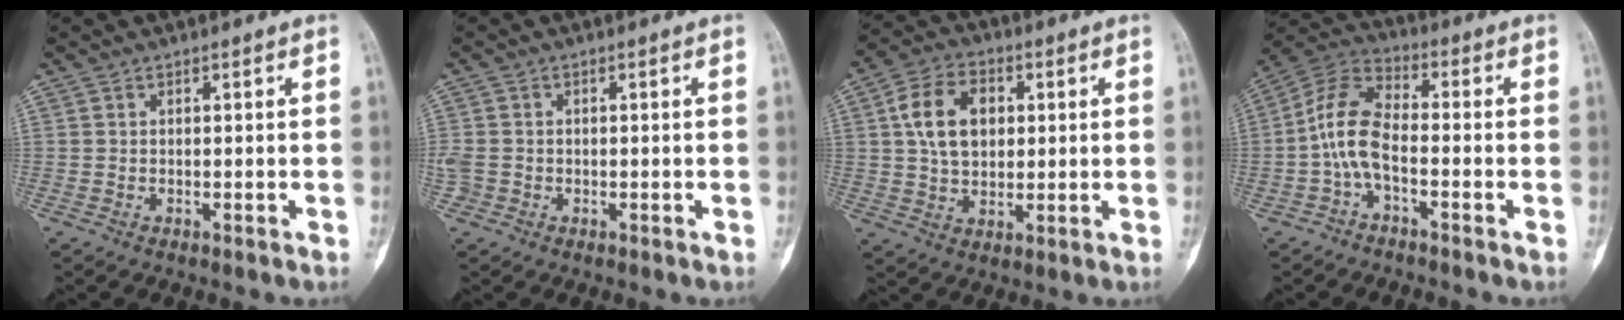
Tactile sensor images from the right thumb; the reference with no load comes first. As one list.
[{"total": 2.9, "force": [-0.5, 2.5, 1.3], "torque": [-0.027, 0.006, -0.008]}, {"total": 11.1, "force": [2.3, 7.7, 7.8], "torque": [-0.116, 0.003, 0.038]}, {"total": 9.2, "force": [-2.1, 4.6, 7.7], "torque": [-0.153, 0.035, -0.054]}]